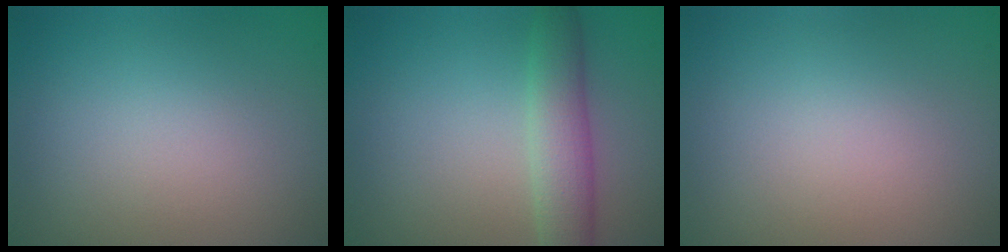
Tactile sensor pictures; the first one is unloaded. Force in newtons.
{"total": 3.6, "press": 3.6, "slide": 0.2}
{"total": 0.0}